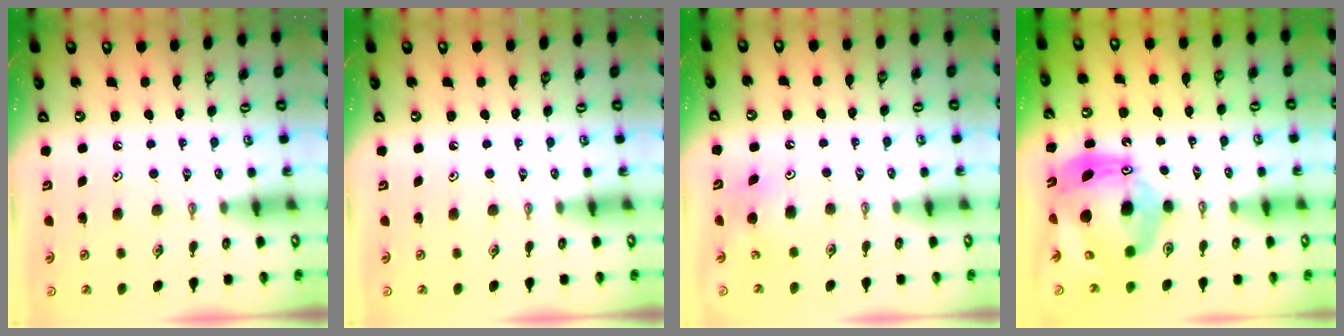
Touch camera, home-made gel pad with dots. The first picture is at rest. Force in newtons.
{"total": 0.0}
{"total": 6.1, "press": 6.1, "slide": 0.6}
{"total": 19.1, "press": 19.0, "slide": 1.7}